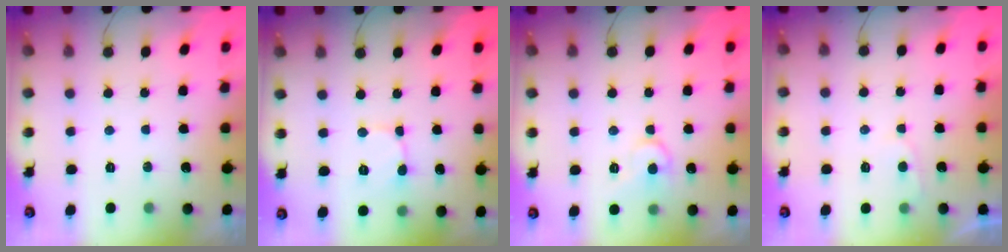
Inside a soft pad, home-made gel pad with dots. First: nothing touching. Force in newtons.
{"total": 2.4, "press": 2.4, "slide": 0.2}
{"total": 9.5, "press": 9.5, "slide": 0.9}
{"total": 2.0, "press": 2.0, "slide": 0.2}